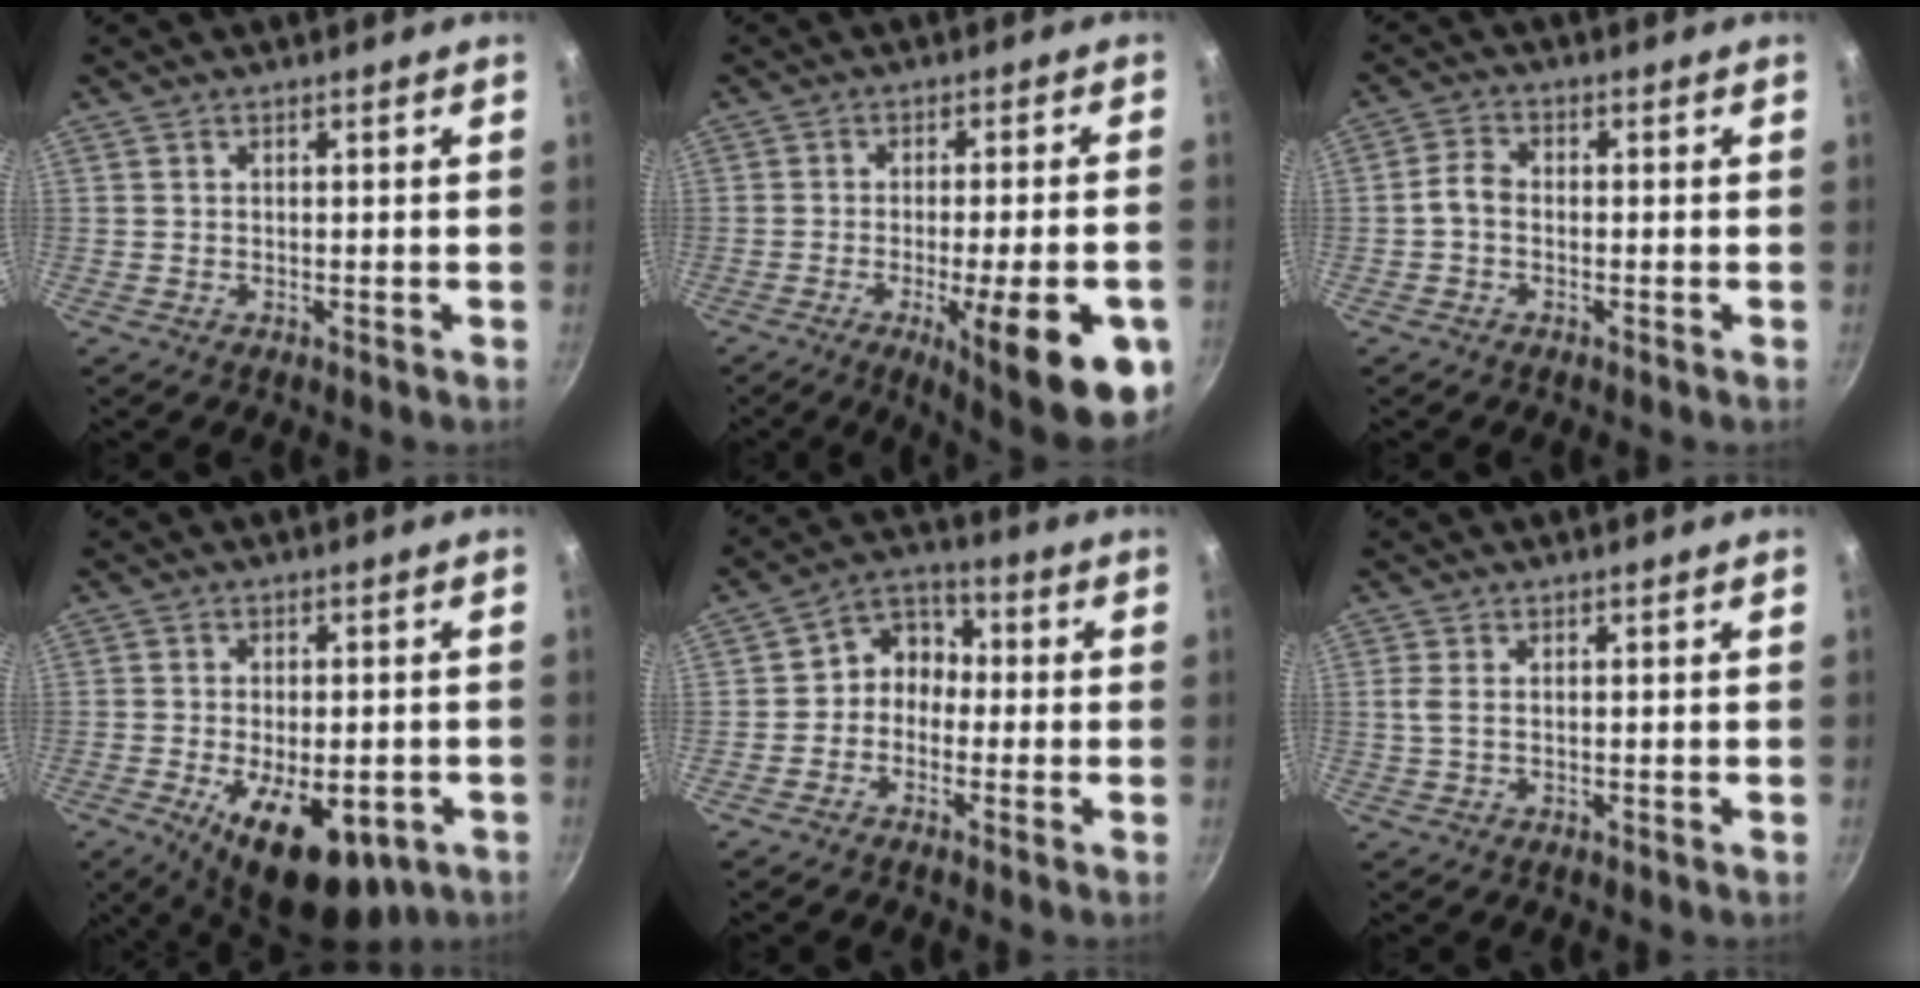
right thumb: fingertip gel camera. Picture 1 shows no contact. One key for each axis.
{"total": 18.4, "fx": -6.6, "fy": 4.4, "fz": 16.7, "tx": -0.201, "ty": 0.011, "tz": -0.082}
{"total": 3.1, "fx": -1.0, "fy": 2.2, "fz": 2.1, "tx": -0.046, "ty": 0.018, "tz": -0.028}
{"total": 14.5, "fx": -5.3, "fy": 7.1, "fz": 11.5, "tx": -0.146, "ty": 0.004, "tz": -0.065}
{"total": 6.5, "fx": -1.0, "fy": 5.5, "fz": 3.3, "tx": -0.018, "ty": 0.032, "tz": -0.037}
{"total": 1.6, "fx": 0.1, "fy": 0.4, "fz": 1.5, "tx": -0.038, "ty": 0.000, "tz": 0.001}